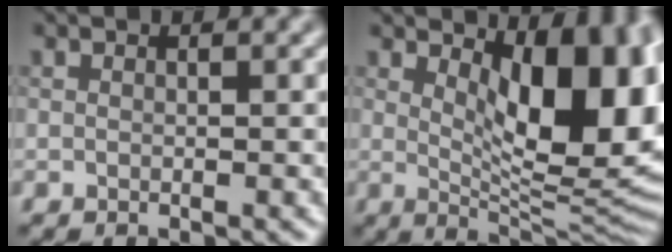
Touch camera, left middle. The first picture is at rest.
{"total": 12.0, "force": [3.2, 4.8, 10.5], "torque": [-0.132, -0.007, 0.055]}